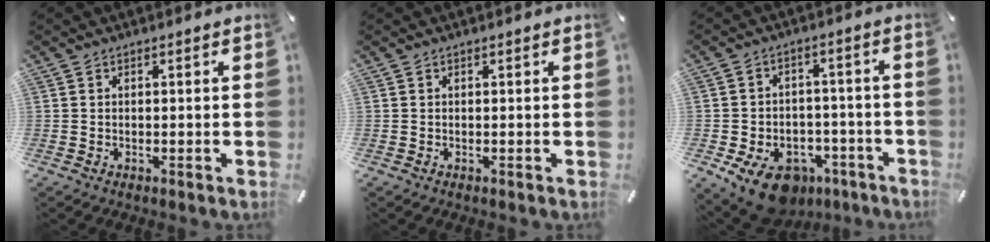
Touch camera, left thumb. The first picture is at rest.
{"total": 0.0}
{"total": 11.8, "force": [-7.0, 7.5, 5.8], "torque": [-0.091, 0.051, -0.117]}